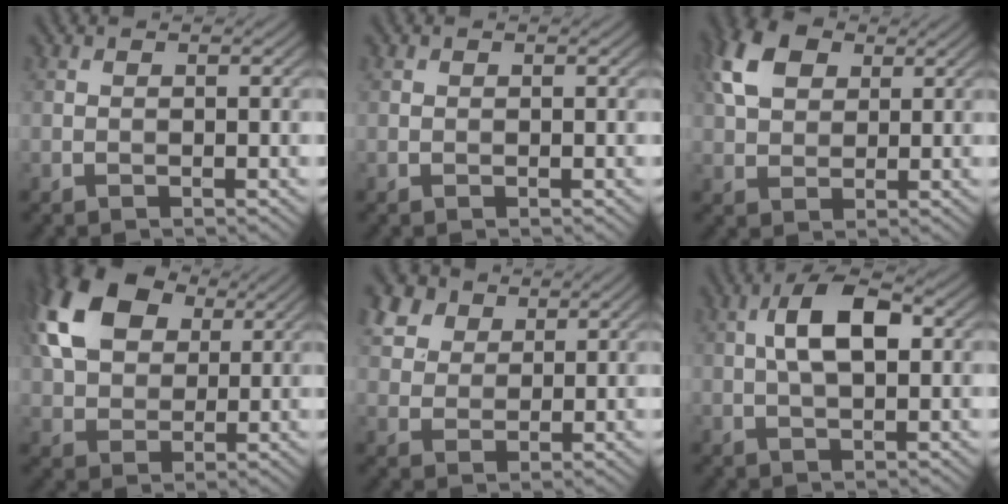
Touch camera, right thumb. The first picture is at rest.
{"total": 0.0}
{"total": 7.3, "force": [2.9, 4.9, 4.6], "torque": [-0.115, 0.015, 0.050]}
{"total": 13.4, "force": [5.0, 8.8, 8.7], "torque": [-0.217, 0.028, 0.094]}
{"total": 6.4, "force": [4.0, 4.2, 2.8], "torque": [-0.094, 0.001, 0.086]}
{"total": 6.6, "force": [1.0, 2.8, 5.9], "torque": [-0.113, 0.012, 0.014]}